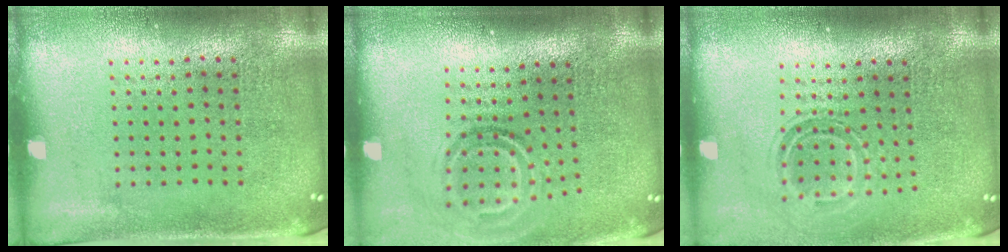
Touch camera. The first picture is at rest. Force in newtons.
{"total": 1.9, "press": 1.1, "slide": 1.5}
{"total": 1.5, "press": 1.1, "slide": 1.1}